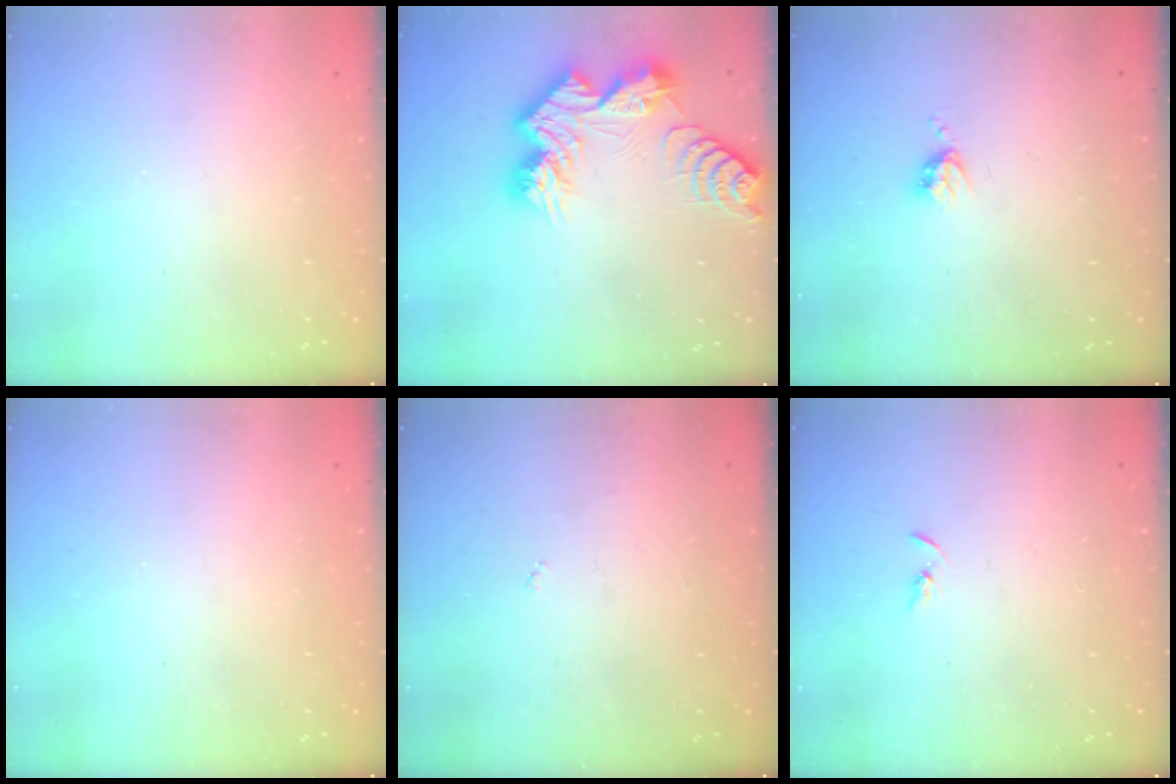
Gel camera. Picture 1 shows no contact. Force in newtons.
{"total": 13.3, "press": 13.3, "slide": 1.3}
{"total": 3.8, "press": 3.8, "slide": 0.5}
{"total": 0.0}
{"total": 2.7, "press": 2.7, "slide": 0.4}
{"total": 2.4, "press": 2.3, "slide": 0.2}